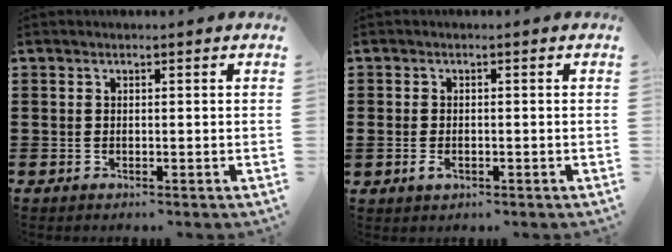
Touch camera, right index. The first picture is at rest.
{"total": 1.6, "force": [-0.6, 0.8, 1.2], "torque": [-0.033, -0.006, -0.013]}